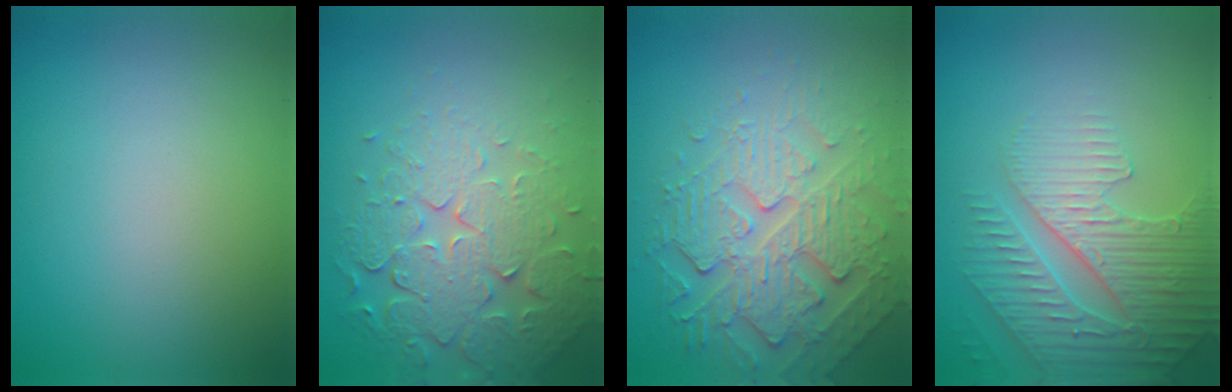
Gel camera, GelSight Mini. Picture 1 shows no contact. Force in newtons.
{"total": 6.8, "press": 5.1, "slide": 4.5}
{"total": 6.0, "press": 4.8, "slide": 3.7}
{"total": 4.4, "press": 4.3, "slide": 0.5}